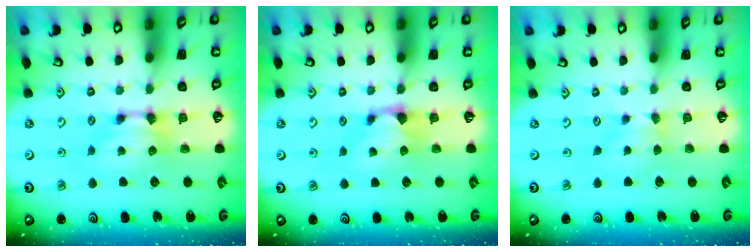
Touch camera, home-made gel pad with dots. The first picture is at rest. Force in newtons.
{"total": 1.3, "press": 0.7, "slide": 1.0}
{"total": 2.4, "press": 2.3, "slide": 0.5}